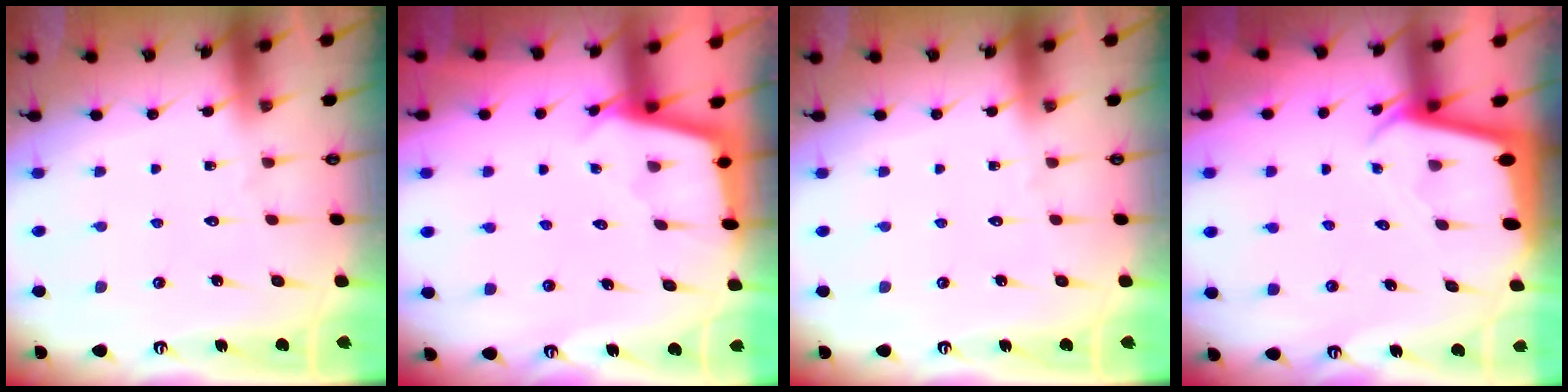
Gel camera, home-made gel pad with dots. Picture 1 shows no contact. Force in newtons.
{"total": 2.5, "press": 2.5, "slide": 0.2}
{"total": 0.0}
{"total": 2.2, "press": 2.2, "slide": 0.2}